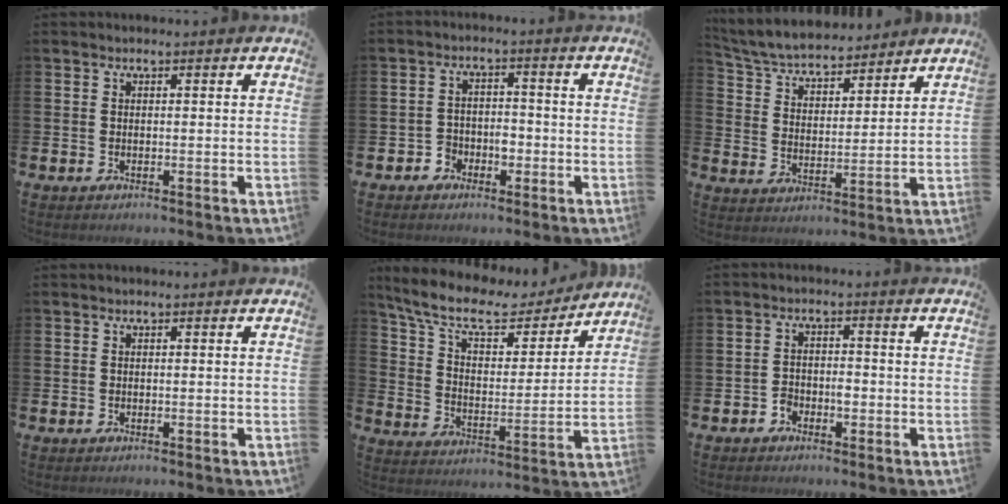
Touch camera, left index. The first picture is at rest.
{"total": 2.6, "force": [-1.7, 1.9, 0.7], "torque": [-0.027, 0.008, -0.037]}
{"total": 6.0, "force": [5.8, 1.3, 1.0], "torque": [-0.053, -0.038, 0.101]}
{"total": 0.0}
{"total": 10.3, "force": [8.7, 3.4, 4.5], "torque": [-0.124, -0.048, 0.149]}
{"total": 2.0, "force": [-1.2, 1.4, 1.0], "torque": [-0.020, 0.004, -0.026]}